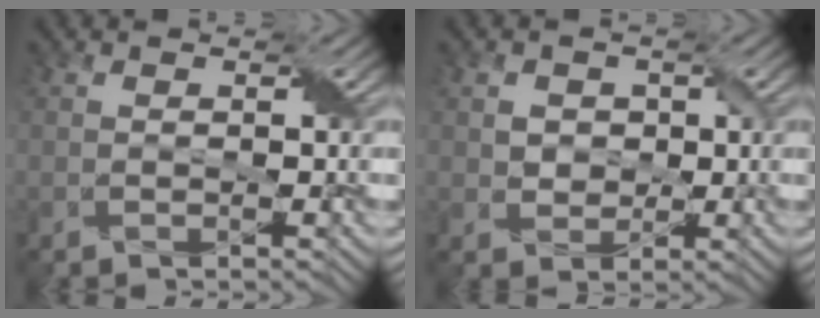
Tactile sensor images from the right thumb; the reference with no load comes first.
{"total": 2.2, "force": [0.4, 2.1, 0.4], "torque": [-0.013, -0.002, 0.004]}